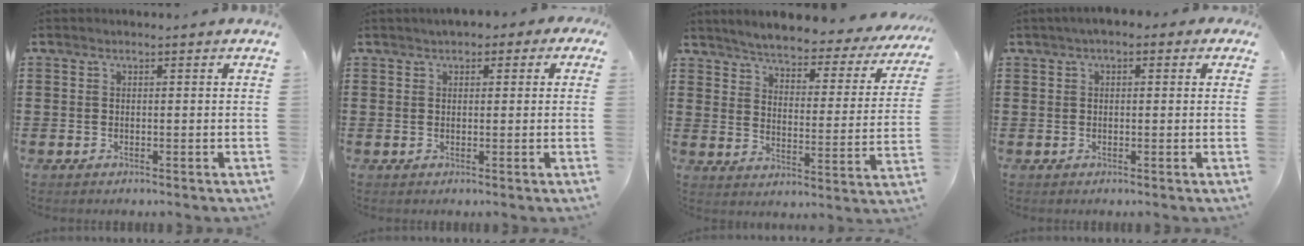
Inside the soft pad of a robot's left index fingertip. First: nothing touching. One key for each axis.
{"total": 1.7, "fx": 0.6, "fy": 1.2, "fz": 1.0, "tx": -0.015, "ty": 0.006, "tz": 0.006}
{"total": 3.8, "fx": 3.7, "fy": 0.1, "fz": 0.9, "tx": -0.040, "ty": -0.032, "tz": 0.055}
{"total": 1.7, "fx": 0.1, "fy": 1.1, "fz": 1.4, "tx": -0.028, "ty": 0.007, "tz": -0.002}